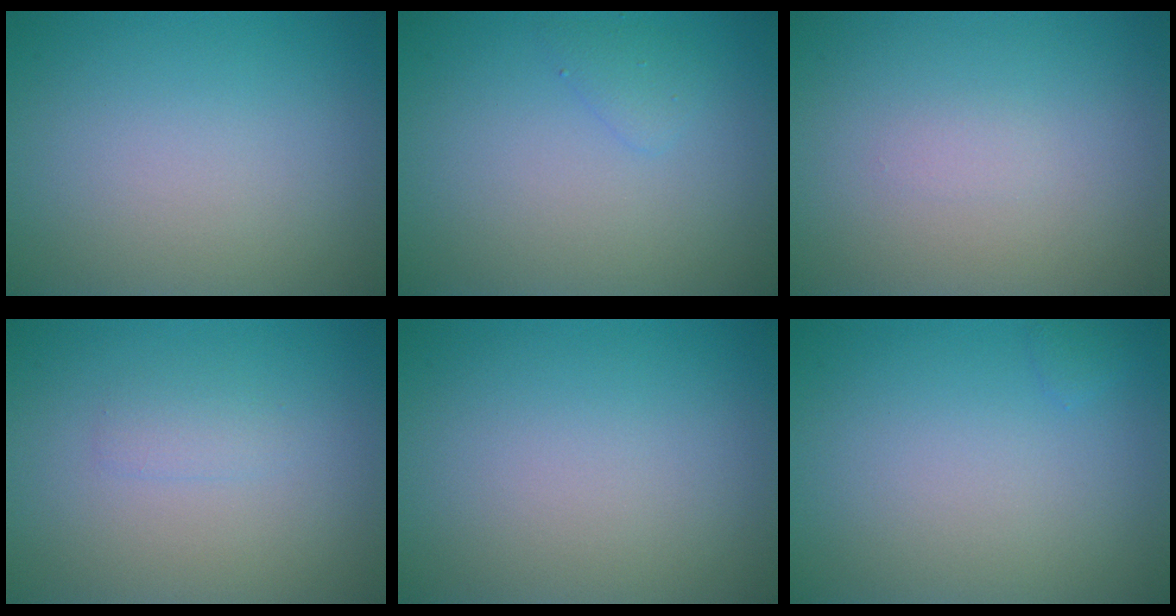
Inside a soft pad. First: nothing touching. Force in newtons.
{"total": 1.0, "press": 1.0, "slide": 0.1}
{"total": 0.5, "press": 0.5, "slide": 0.0}
{"total": 1.0, "press": 1.0, "slide": 0.1}
{"total": 0.0}
{"total": 0.5, "press": 0.5, "slide": 0.0}